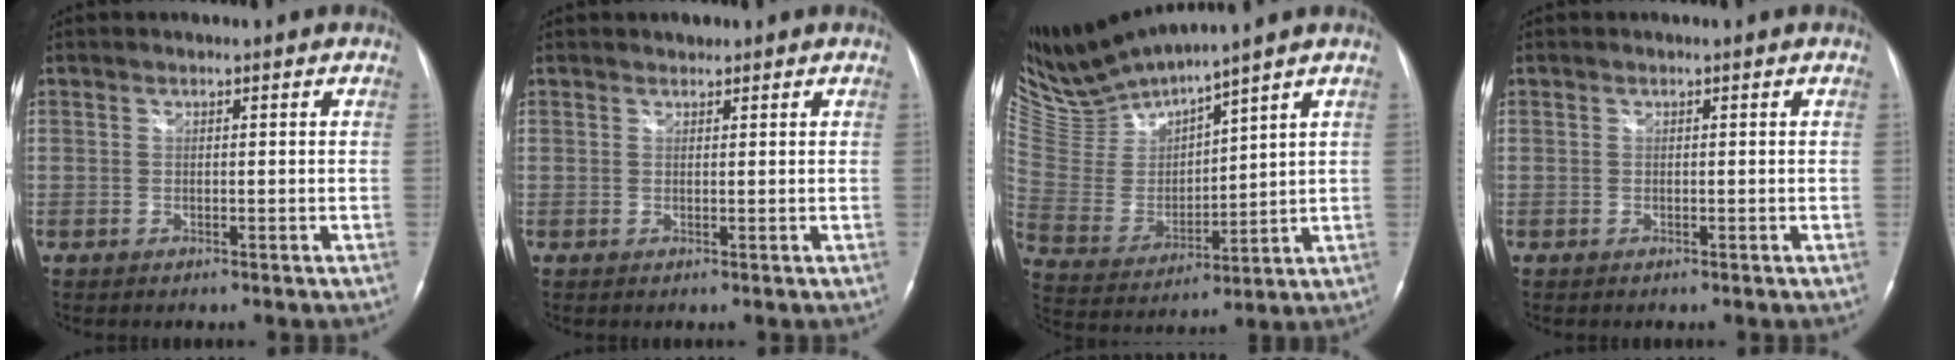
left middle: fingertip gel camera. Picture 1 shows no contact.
{"total": 0.8, "force": [0.7, 0.3, 0.0], "torque": [-0.005, 0.001, 0.011]}
{"total": 11.3, "force": [10.9, -0.9, 2.7], "torque": [-0.077, -0.008, 0.236]}
{"total": 0.0}